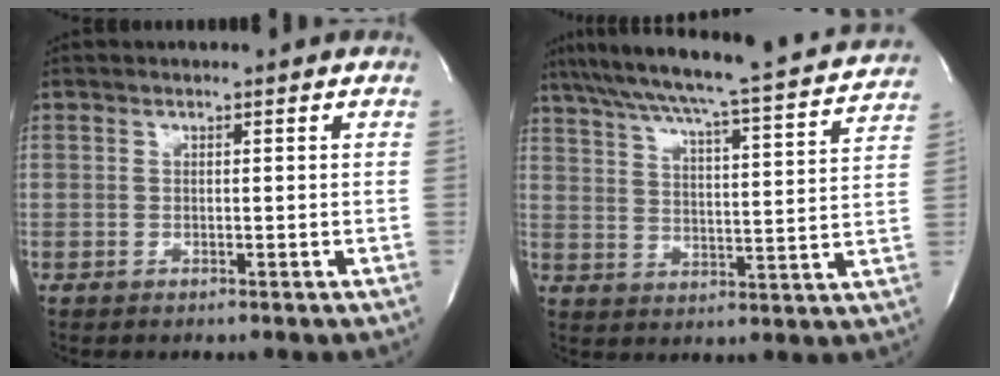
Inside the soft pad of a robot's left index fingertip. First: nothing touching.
{"total": 24.0, "force": [21.8, 0.8, 10.0], "torque": [-0.172, -0.020, 0.291]}